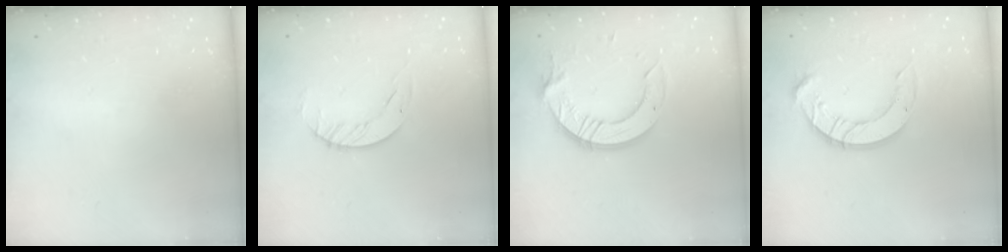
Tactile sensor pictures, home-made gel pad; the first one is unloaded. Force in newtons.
{"total": 2.5, "press": 2.5, "slide": 0.3}
{"total": 12.1, "press": 12.0, "slide": 0.6}
{"total": 10.2, "press": 10.2, "slide": 1.2}